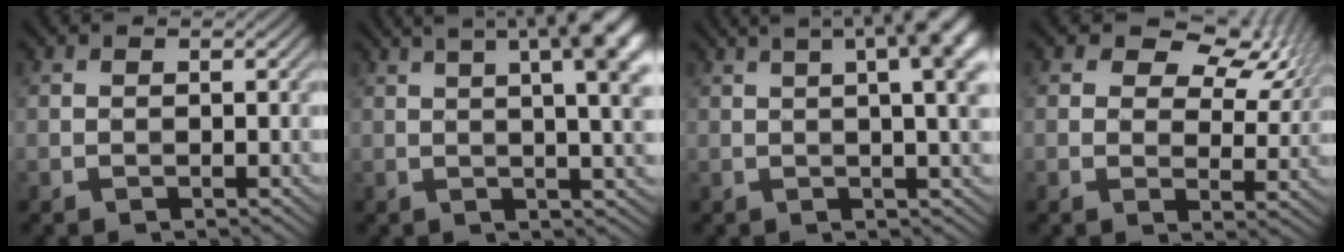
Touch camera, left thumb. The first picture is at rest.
{"total": 15.4, "force": [6.1, 5.0, 13.3], "torque": [-0.147, 0.055, 0.065]}
{"total": 13.8, "force": [5.1, 4.5, 12.0], "torque": [-0.132, 0.056, 0.048]}
{"total": 9.3, "force": [4.8, 5.4, 5.9], "torque": [-0.084, 0.008, 0.070]}